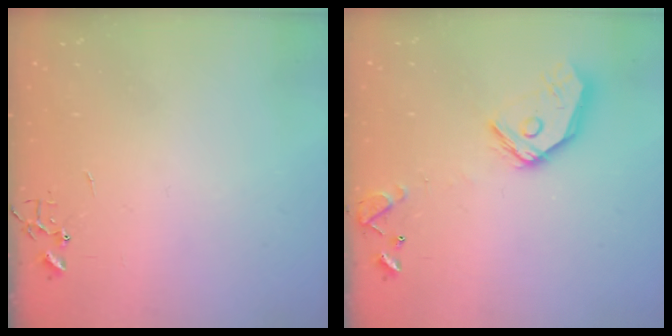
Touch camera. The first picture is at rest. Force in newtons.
{"total": 14.6, "press": 14.4, "slide": 1.8}